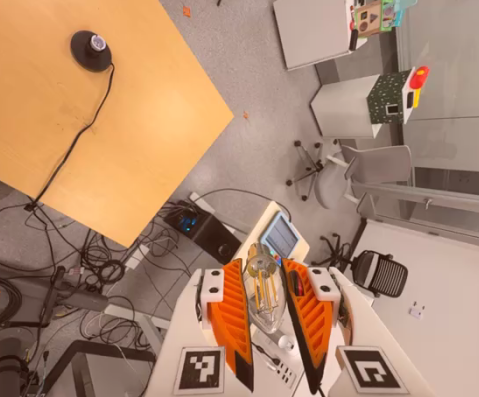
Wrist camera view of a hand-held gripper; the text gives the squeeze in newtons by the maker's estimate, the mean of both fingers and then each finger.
{"total": 8.6, "left": 7.7, "right": 9.4}